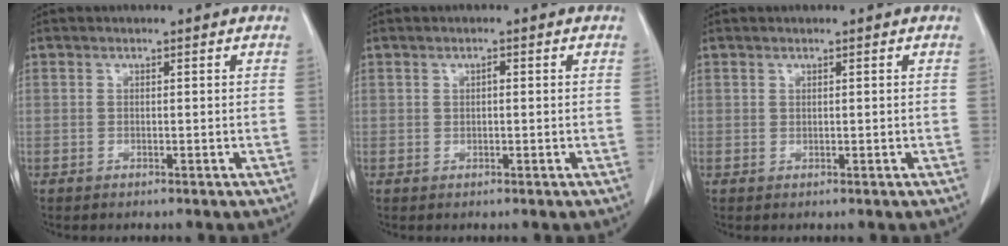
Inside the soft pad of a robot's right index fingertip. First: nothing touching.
{"total": 0.6, "force": [0.1, 0.3, 0.5], "torque": [-0.008, 0.002, 0.000]}
{"total": 0.0}